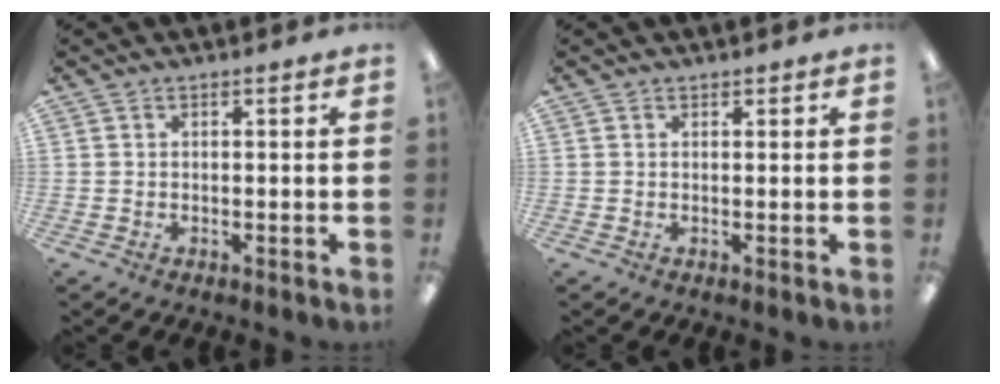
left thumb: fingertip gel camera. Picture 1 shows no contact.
{"total": 0.6, "force": [0.5, 0.3, -0.1], "torque": [0.002, 0.000, 0.010]}